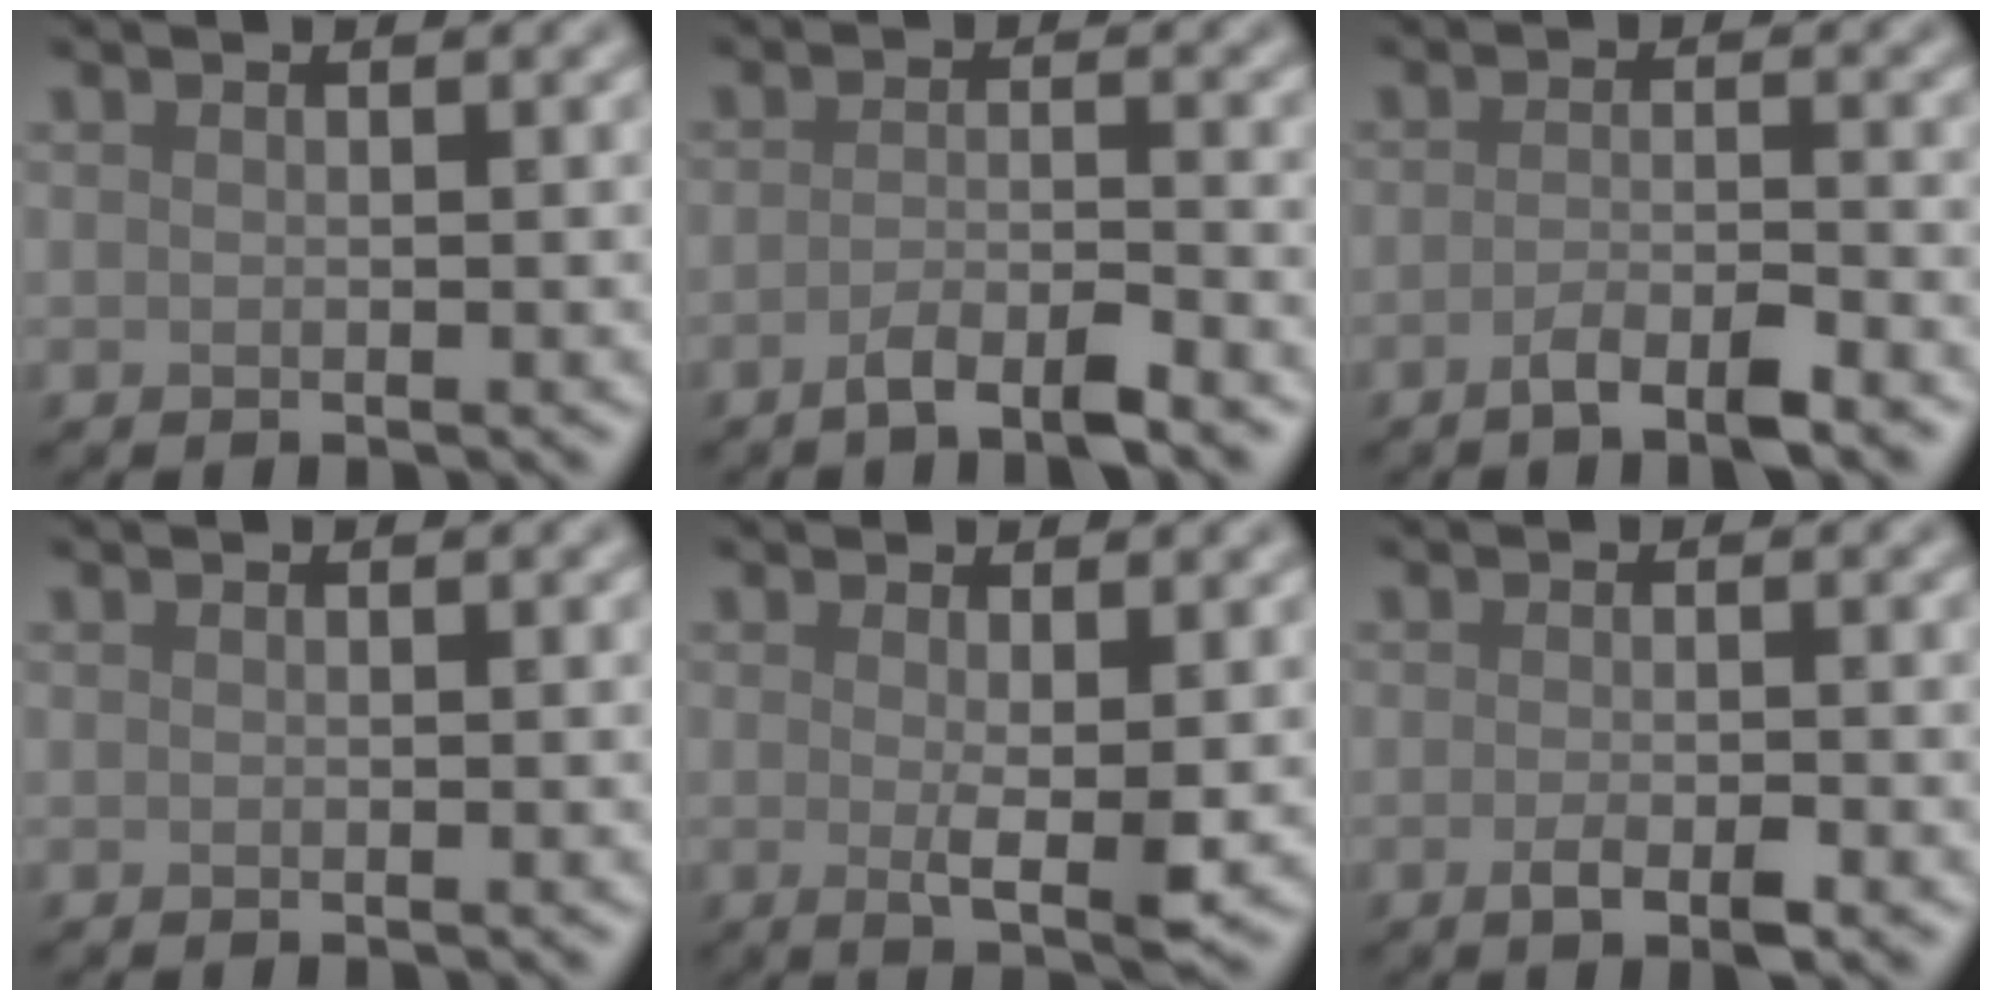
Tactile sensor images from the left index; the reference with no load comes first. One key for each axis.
{"total": 3.3, "fx": -2.3, "fy": 0.7, "fz": 2.4, "tx": -0.038, "ty": 0.004, "tz": -0.051}
{"total": 3.4, "fx": -2.1, "fy": 0.7, "fz": 2.5, "tx": -0.043, "ty": 0.003, "tz": -0.045}
{"total": 0.0}
{"total": 2.8, "fx": 0.3, "fy": 0.4, "fz": 2.8, "tx": -0.046, "ty": -0.012, "tz": 0.008}
{"total": 2.3, "fx": -1.1, "fy": 0.6, "fz": 2.0, "tx": -0.036, "ty": -0.005, "tz": -0.019}